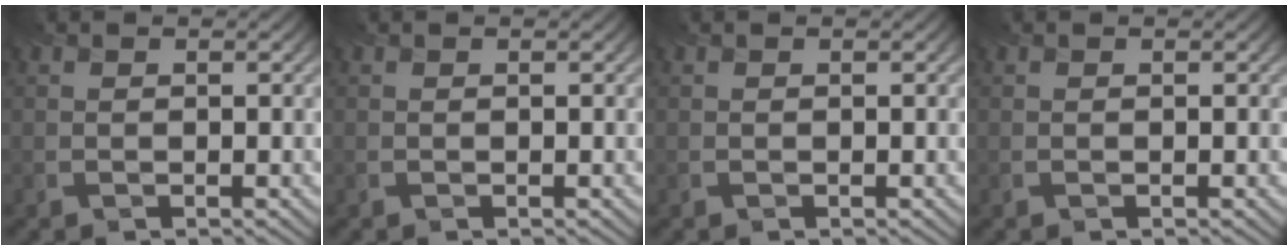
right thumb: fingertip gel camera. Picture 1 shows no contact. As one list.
[{"total": 0.0}, {"total": 0.0}, {"total": 0.0}]